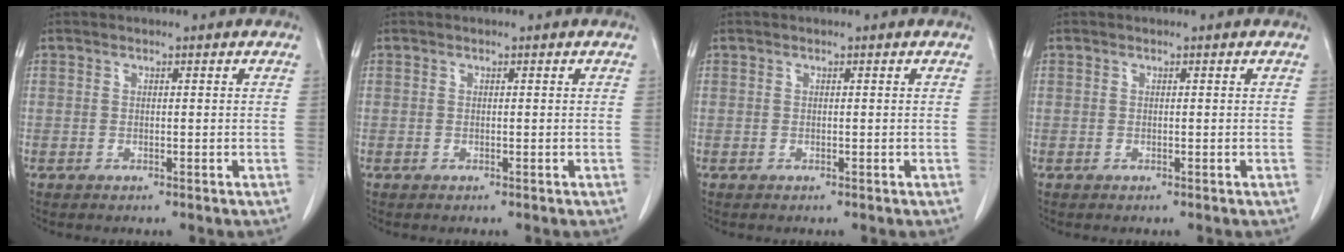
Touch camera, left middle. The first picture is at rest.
{"total": 0.0}
{"total": 0.0}
{"total": 0.0}